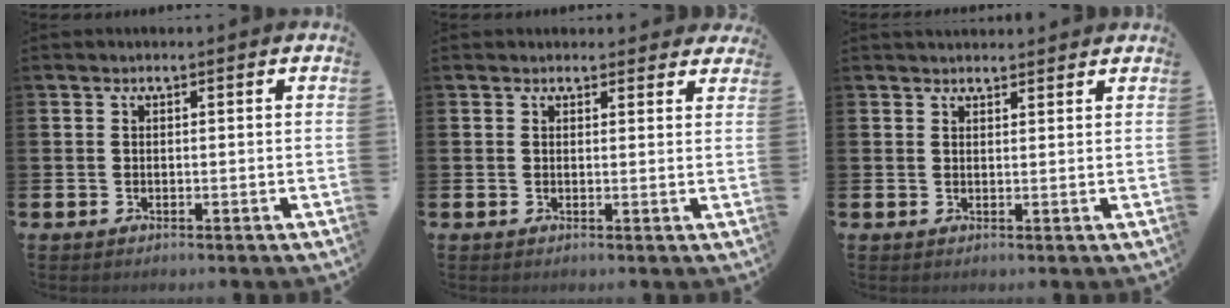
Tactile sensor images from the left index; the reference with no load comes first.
{"total": 1.7, "force": [1.5, 0.7, 0.1], "torque": [0.013, -0.005, 0.023]}
{"total": 1.9, "force": [1.9, 0.5, 0.1], "torque": [0.006, -0.008, 0.033]}